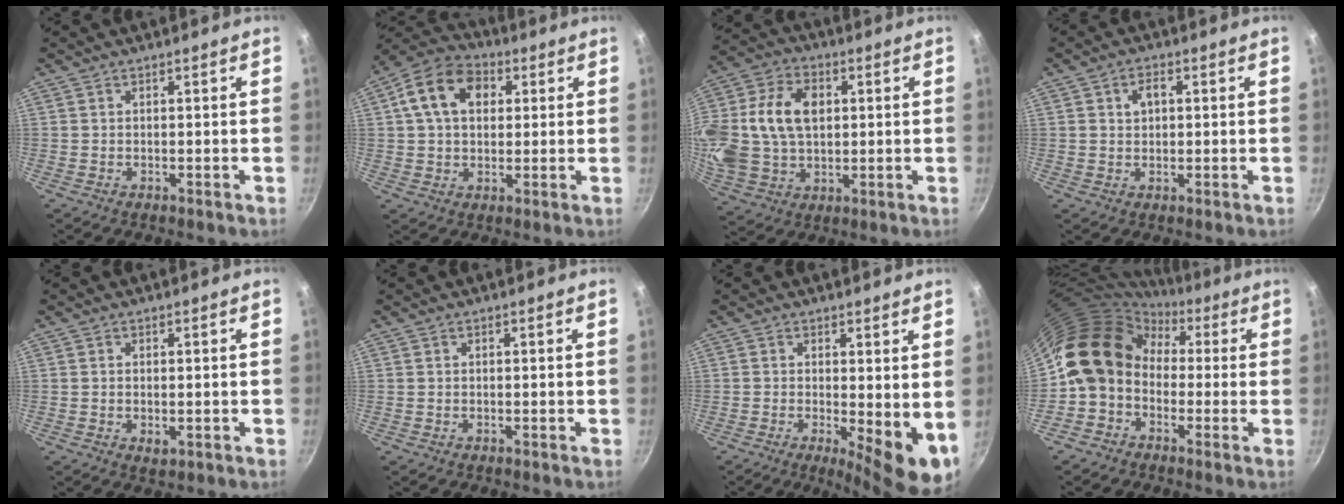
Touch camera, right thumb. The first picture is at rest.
{"total": 12.7, "force": [3.4, 9.1, 8.1], "torque": [-0.118, 0.017, 0.040]}
{"total": 21.5, "force": [3.1, 15.3, 14.8], "torque": [-0.302, 0.016, 0.057]}
{"total": 3.3, "force": [0.8, 2.4, 2.2], "torque": [-0.019, 0.008, 0.013]}
{"total": 1.9, "force": [-0.2, 1.0, 1.6], "torque": [-0.025, -0.005, -0.002]}
{"total": 0.0}
{"total": 9.0, "force": [-0.4, 3.0, 8.4], "torque": [-0.100, -0.014, 0.001]}
{"total": 14.0, "force": [0.4, 11.3, 8.2], "torque": [-0.113, 0.037, -0.020]}